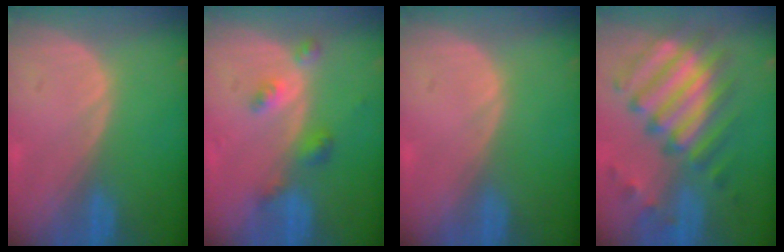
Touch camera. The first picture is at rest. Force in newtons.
{"total": 4.3, "press": 3.9, "slide": 1.7}
{"total": 0.0}
{"total": 11.3, "press": 10.6, "slide": 3.9}